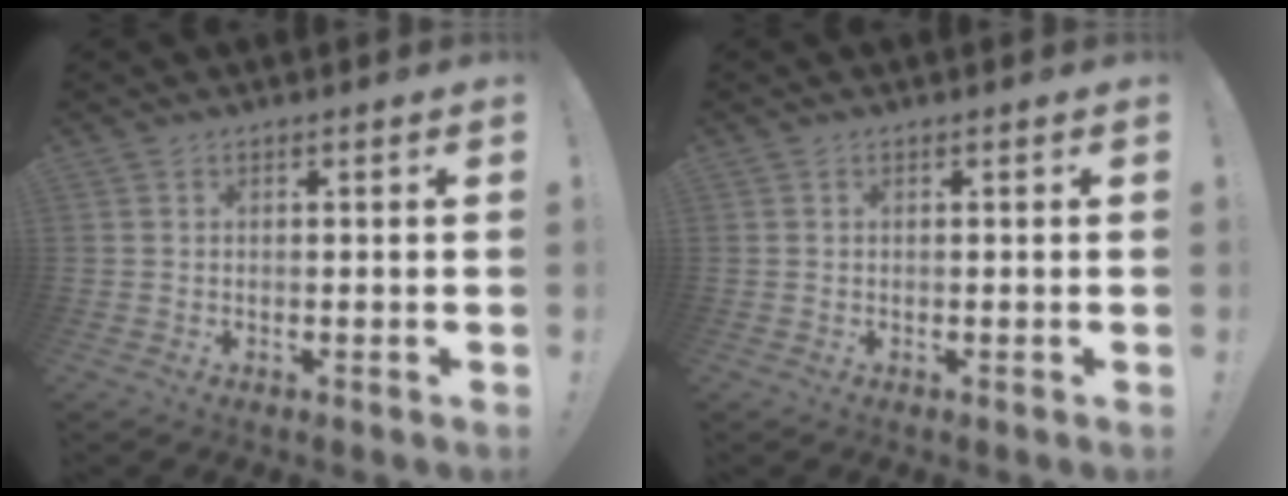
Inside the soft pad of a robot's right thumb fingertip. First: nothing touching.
{"total": 0.0}